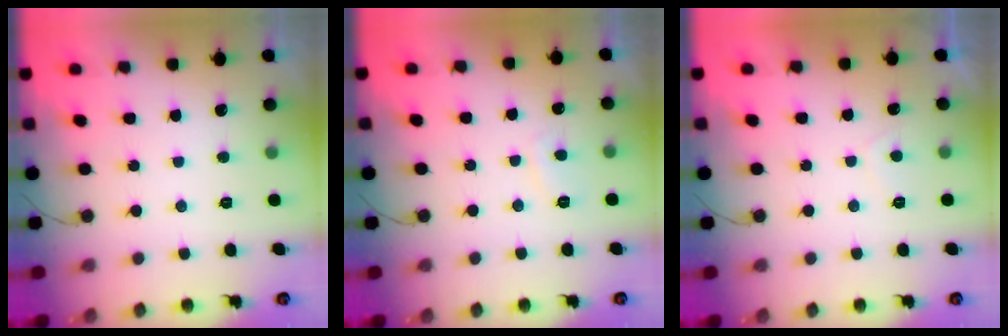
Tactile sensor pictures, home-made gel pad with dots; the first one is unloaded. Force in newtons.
{"total": 2.3, "press": 2.1, "slide": 0.7}
{"total": 1.5, "press": 1.3, "slide": 0.7}